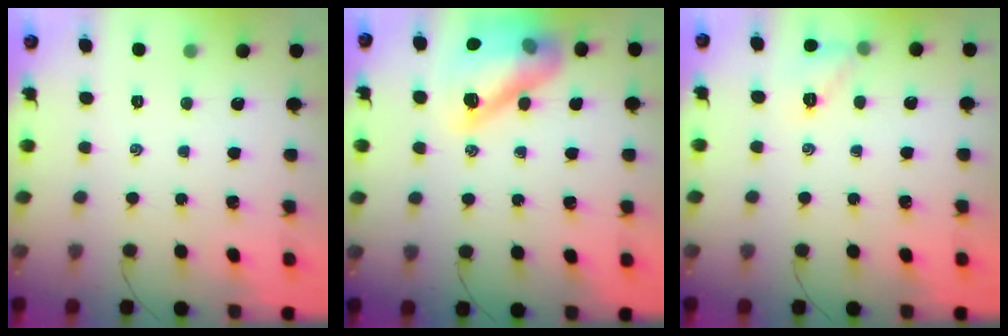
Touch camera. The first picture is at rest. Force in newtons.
{"total": 16.3, "press": 16.1, "slide": 2.6}
{"total": 7.5, "press": 7.4, "slide": 1.5}